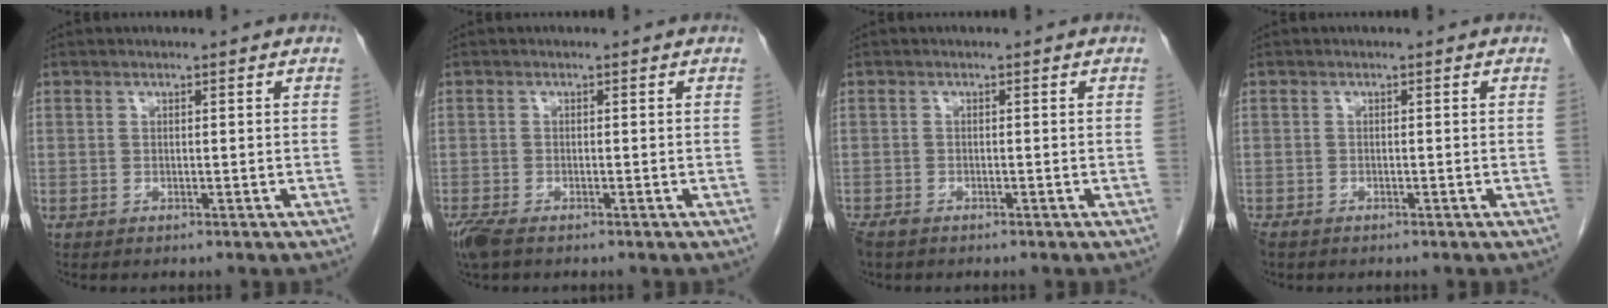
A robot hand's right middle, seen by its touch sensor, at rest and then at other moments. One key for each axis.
{"total": 3.7, "fx": -2.6, "fy": 1.2, "fz": 2.3, "tx": -0.056, "ty": -0.013, "tz": -0.048}
{"total": 2.4, "fx": -1.9, "fy": 0.9, "fz": 1.1, "tx": -0.025, "ty": -0.006, "tz": -0.031}
{"total": 1.5, "fx": -1.2, "fy": 0.6, "fz": 0.6, "tx": -0.016, "ty": -0.004, "tz": -0.019}